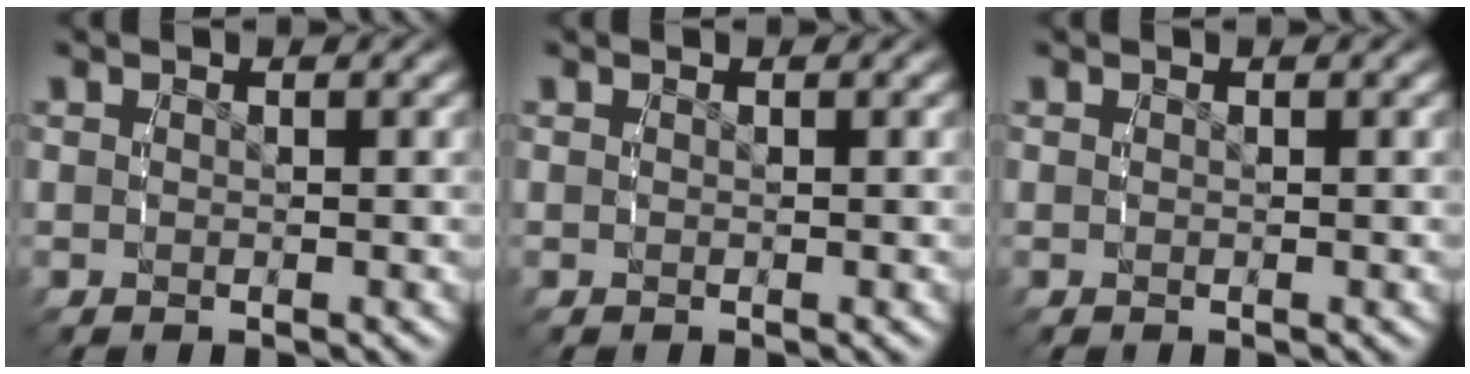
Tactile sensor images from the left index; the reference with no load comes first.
{"total": 0.0}
{"total": 0.0}